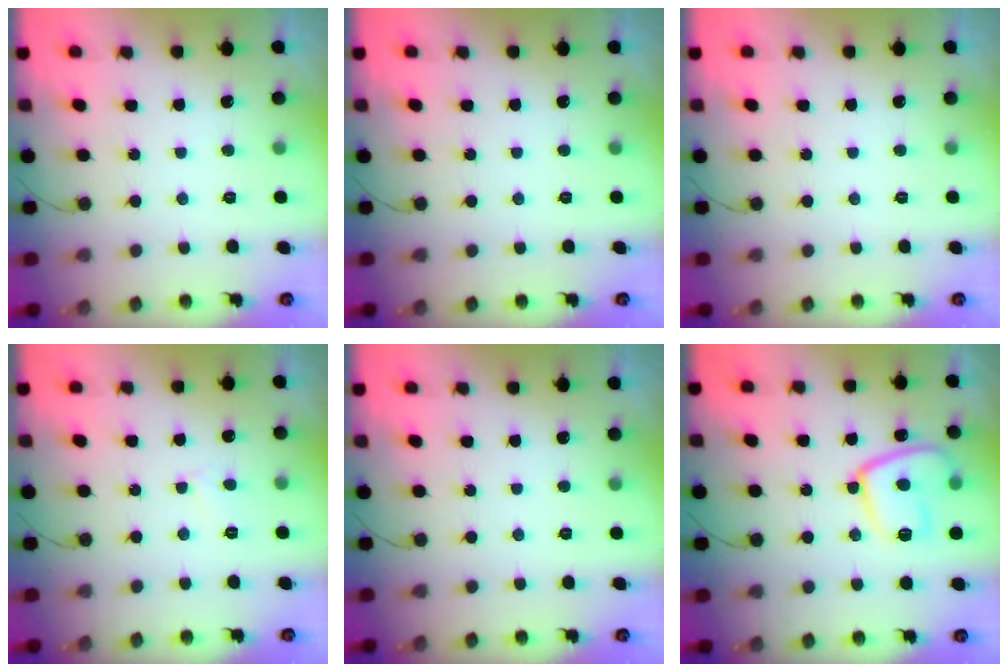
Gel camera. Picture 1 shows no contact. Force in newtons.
{"total": 0.0}
{"total": 0.0}
{"total": 2.0, "press": 2.0, "slide": 0.2}
{"total": 0.0}
{"total": 13.7, "press": 13.6, "slide": 1.4}